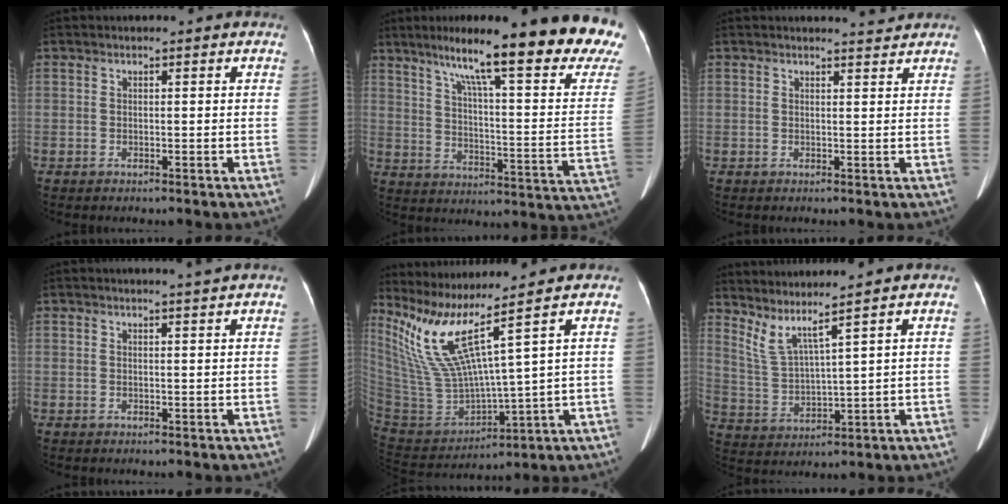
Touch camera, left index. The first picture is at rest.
{"total": 26.9, "force": [20.6, 1.1, 17.3], "torque": [-0.227, -0.041, 0.270]}
{"total": 2.0, "force": [2.0, -0.3, 0.0], "torque": [-0.005, -0.008, 0.028]}
{"total": 2.0, "force": [1.7, -0.7, 0.6], "torque": [-0.012, -0.005, 0.026]}
{"total": 13.2, "force": [9.0, -2.2, 9.4], "torque": [-0.203, -0.016, 0.191]}
{"total": 6.1, "force": [5.0, -1.8, 2.9], "torque": [-0.071, -0.014, 0.111]}